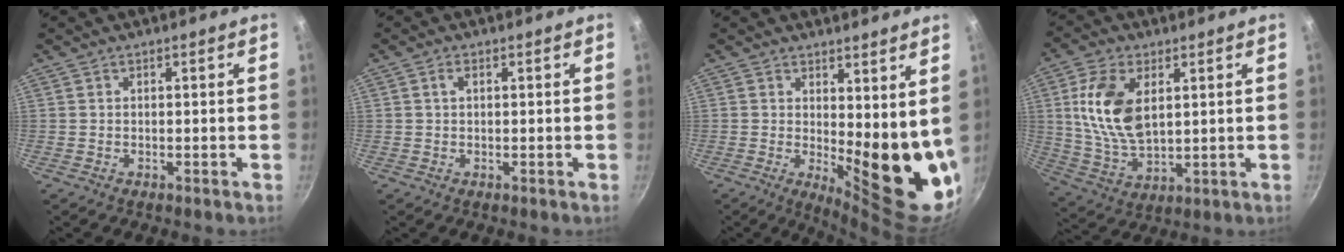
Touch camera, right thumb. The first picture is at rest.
{"total": 1.3, "force": [0.4, 0.8, 1.0], "torque": [-0.018, 0.006, 0.006]}
{"total": 14.1, "force": [2.7, 5.4, 12.8], "torque": [-0.135, -0.050, 0.048]}
{"total": 13.8, "force": [3.4, 7.8, 10.8], "torque": [-0.201, -0.017, 0.073]}